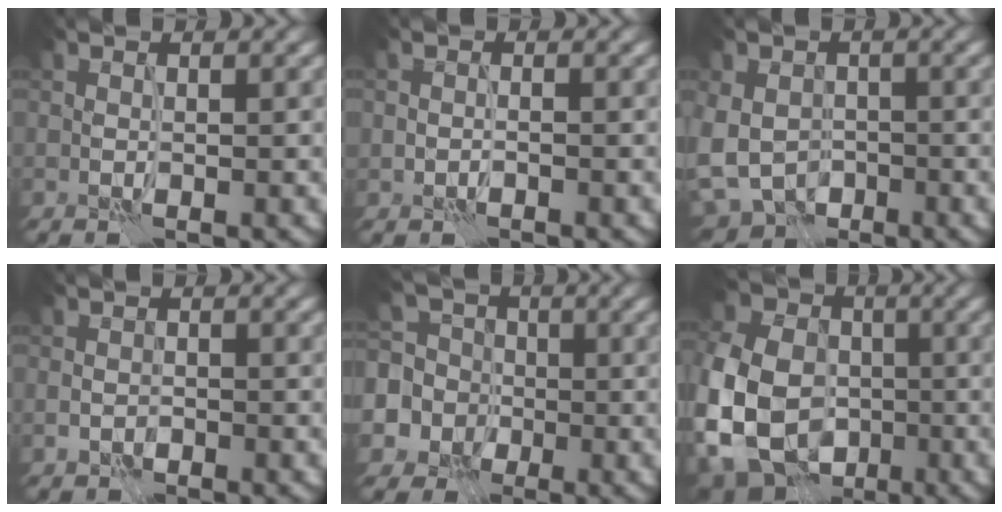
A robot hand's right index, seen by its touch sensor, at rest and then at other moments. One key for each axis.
{"total": 0.7, "fx": -0.6, "fy": -0.2, "fz": -0.3, "tx": 0.010, "ty": -0.003, "tz": -0.010}
{"total": 7.4, "fx": -2.4, "fy": 5.9, "fz": 3.7, "tx": -0.074, "ty": -0.021, "tz": -0.043}
{"total": 1.1, "fx": -0.6, "fy": 0.9, "fz": 0.4, "tx": -0.007, "ty": -0.005, "tz": -0.007}
{"total": 6.9, "fx": -0.9, "fy": 6.6, "fz": 1.9, "tx": -0.046, "ty": 0.025, "tz": -0.050}
{"total": 14.0, "fx": -3.5, "fy": 11.3, "fz": 7.4, "tx": -0.181, "ty": -0.017, "tz": -0.082}